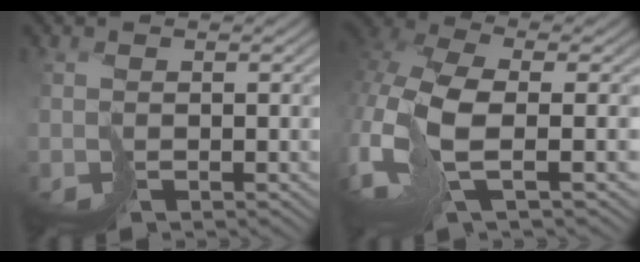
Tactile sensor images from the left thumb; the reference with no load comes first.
{"total": 10.2, "force": [-2.5, 4.1, 8.9], "torque": [-0.228, -0.012, -0.057]}